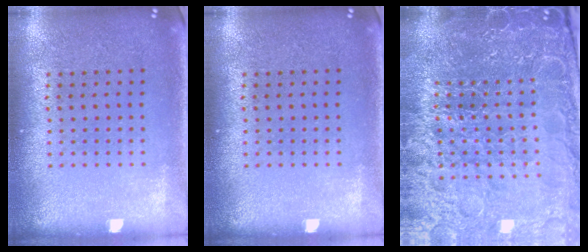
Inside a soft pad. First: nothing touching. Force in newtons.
{"total": 0.0}
{"total": 5.9, "press": 5.3, "slide": 2.6}